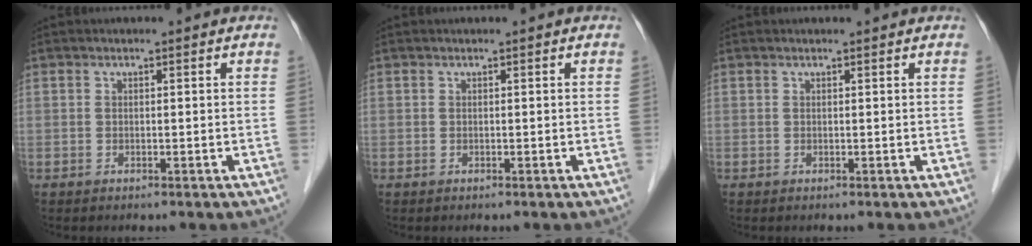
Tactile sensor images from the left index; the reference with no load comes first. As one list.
[{"total": 0.0}, {"total": 0.6, "force": [0.6, 0.0, 0.2], "torque": [-0.007, 0.009, 0.012]}]